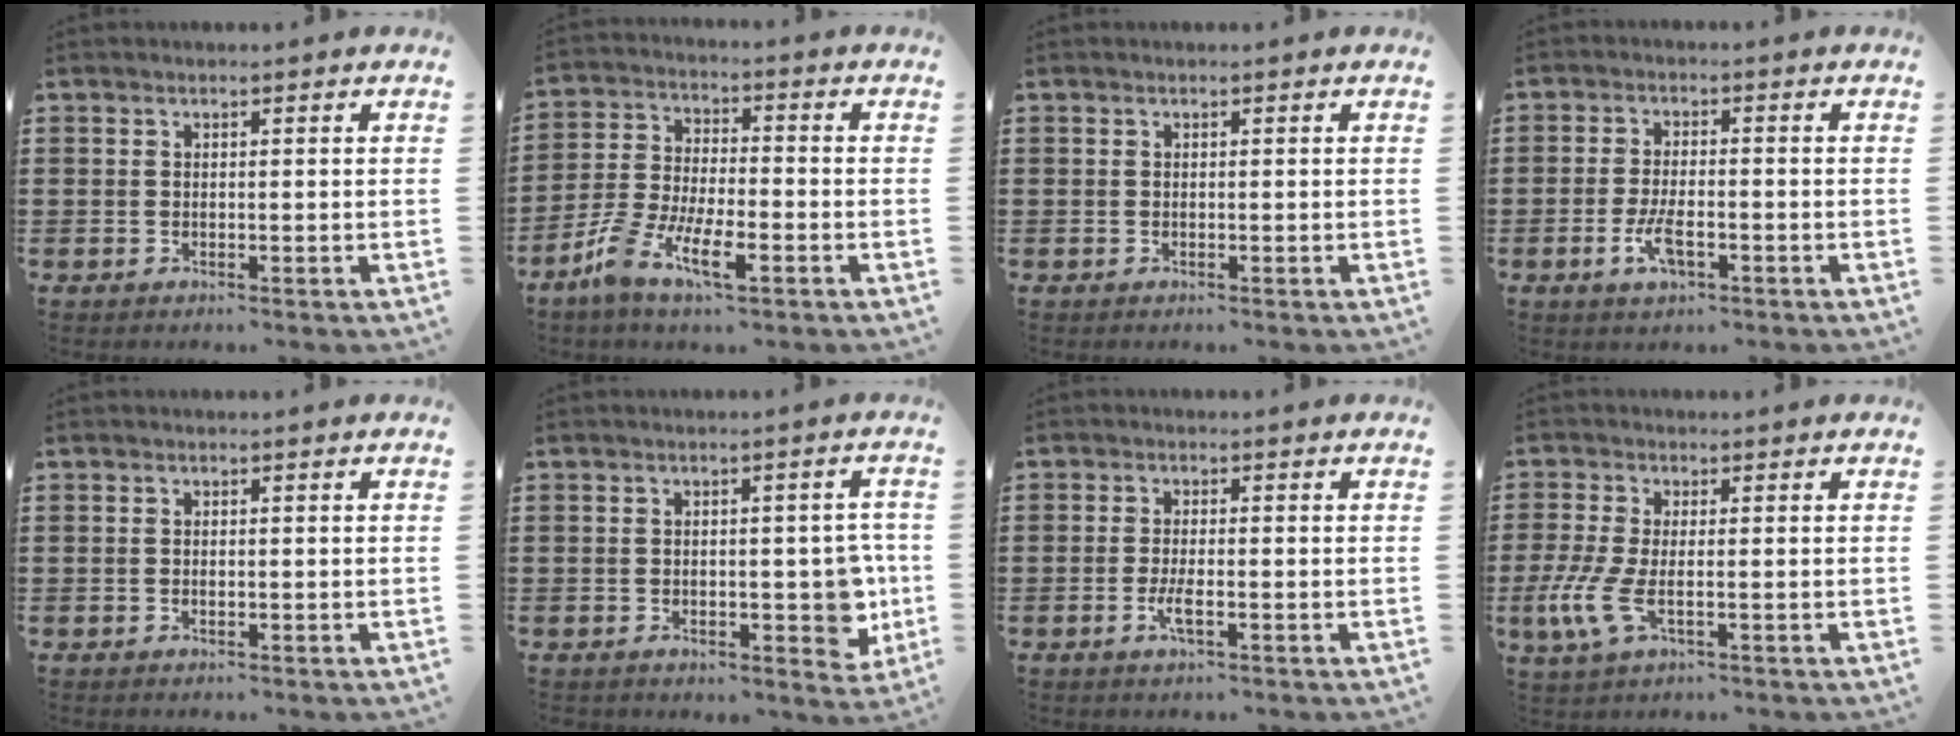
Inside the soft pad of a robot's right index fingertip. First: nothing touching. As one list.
[{"total": 8.9, "force": [-5.0, 3.1, 6.7], "torque": [-0.162, -0.006, -0.098]}, {"total": 0.0}, {"total": 4.6, "force": [-1.8, 1.8, 3.8], "torque": [-0.084, -0.001, -0.036]}, {"total": 0.0}, {"total": 6.5, "force": [-0.9, 4.1, 4.9], "torque": [-0.055, 0.003, -0.017]}, {"total": 2.8, "force": [-1.0, 0.5, 2.5], "torque": [-0.057, -0.007, -0.021]}, {"total": 6.0, "force": [-1.6, 2.2, 5.3], "torque": [-0.134, -0.017, -0.033]}]